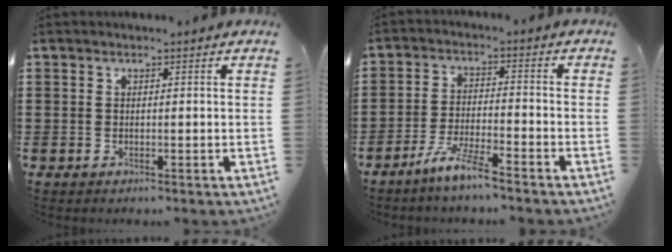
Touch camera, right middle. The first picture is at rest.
{"total": 5.9, "force": [-4.9, 0.2, 3.3], "torque": [-0.073, -0.009, -0.094]}